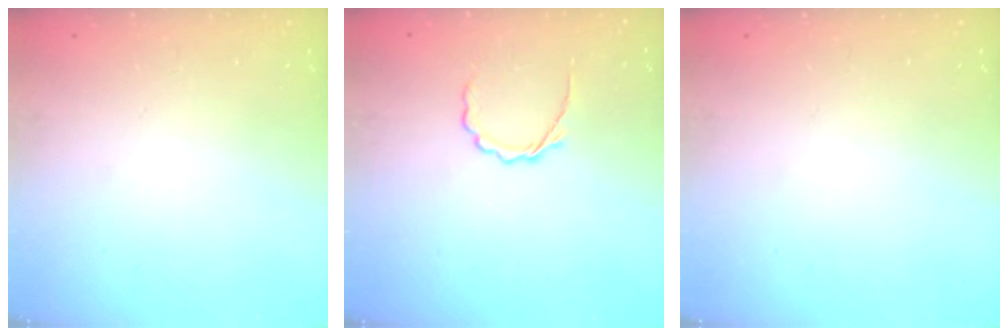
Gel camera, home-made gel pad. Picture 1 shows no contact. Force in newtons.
{"total": 4.0, "press": 3.8, "slide": 1.1}
{"total": 0.0}